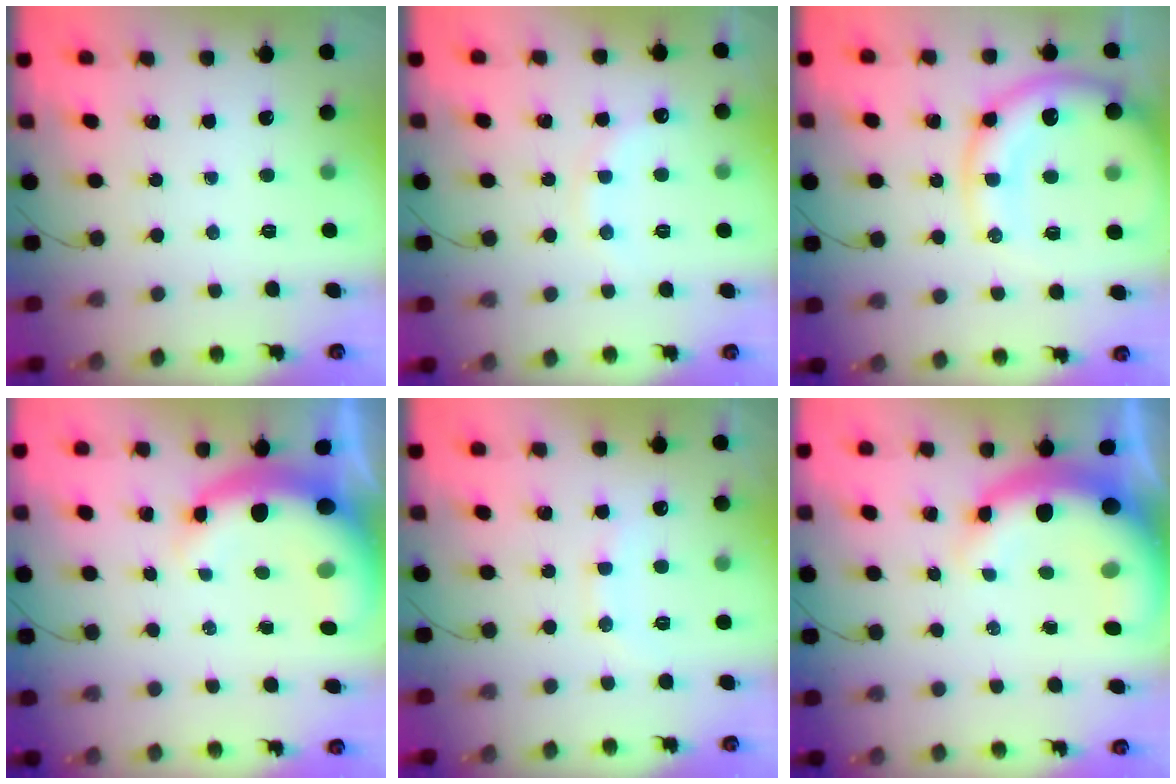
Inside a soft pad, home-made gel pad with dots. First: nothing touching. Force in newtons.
{"total": 8.0, "press": 7.8, "slide": 1.3}
{"total": 15.1, "press": 14.8, "slide": 3.1}
{"total": 10.5, "press": 10.3, "slide": 2.3}
{"total": 8.6, "press": 8.6, "slide": 0.6}
{"total": 13.9, "press": 13.7, "slide": 2.7}